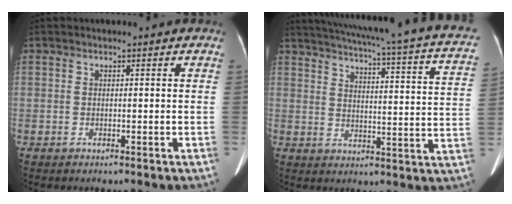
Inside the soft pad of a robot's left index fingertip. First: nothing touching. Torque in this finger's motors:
{"motor_torque": [-0.68, -0.70, -0.30, 0.02]}